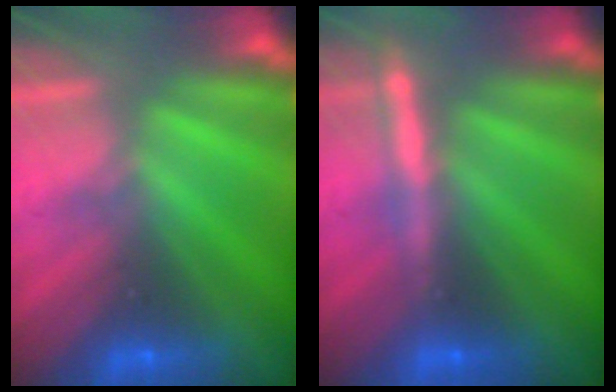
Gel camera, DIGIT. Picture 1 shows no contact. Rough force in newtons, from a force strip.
{"total": 3.9}